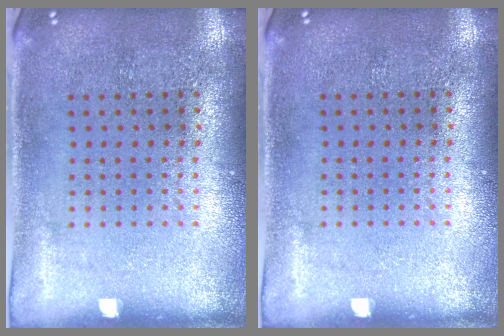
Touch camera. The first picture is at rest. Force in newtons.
{"total": 0.0}